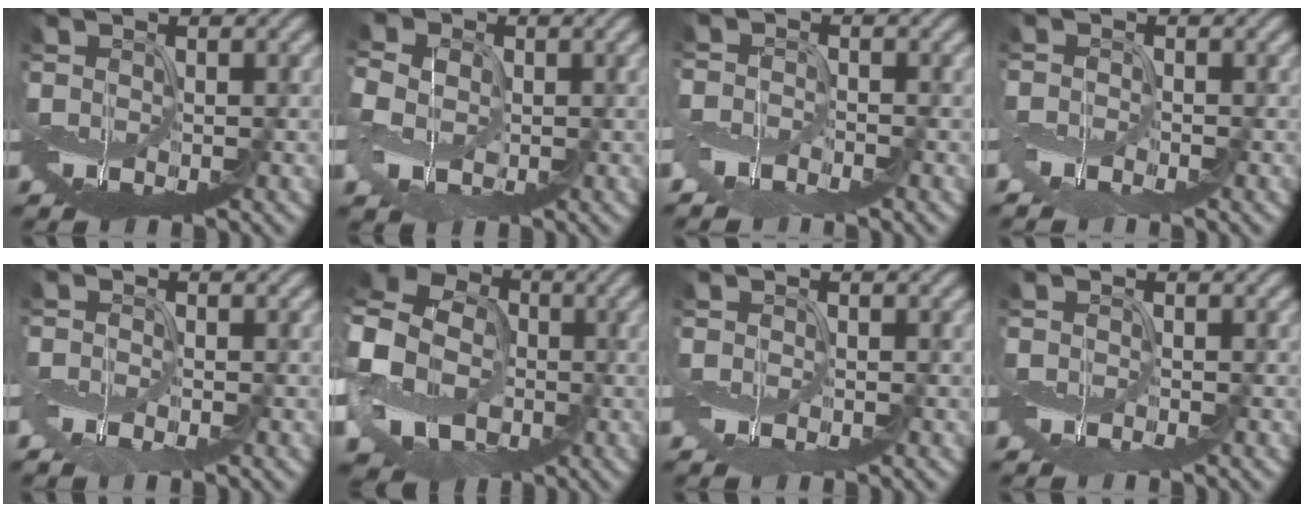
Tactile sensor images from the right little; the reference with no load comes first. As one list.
[{"total": 7.5, "force": [-0.7, 6.3, 3.9], "torque": [-0.093, -0.003, -0.036]}, {"total": 3.2, "force": [-2.5, 1.3, 1.4], "torque": [-0.028, -0.009, -0.060]}, {"total": 2.1, "force": [-1.8, 0.6, 0.7], "torque": [-0.017, -0.009, -0.044]}, {"total": 1.6, "force": [-1.3, 0.4, 0.8], "torque": [-0.018, -0.006, -0.030]}, {"total": 15.8, "force": [-2.9, 13.3, 8.1], "torque": [-0.206, -0.003, -0.086]}, {"total": 0.8, "force": [-0.6, 0.2, 0.3], "torque": [-0.009, -0.006, -0.012]}, {"total": 0.9, "force": [-0.9, -0.1, 0.3], "torque": [-0.008, -0.004, -0.020]}]